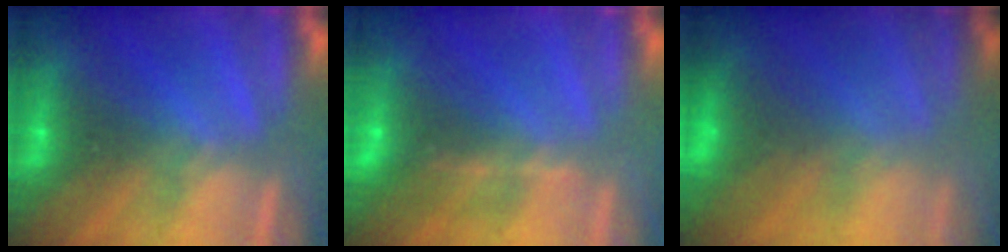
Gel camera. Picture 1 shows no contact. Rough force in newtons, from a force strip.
{"total": 1.1}
{"total": 3.1}